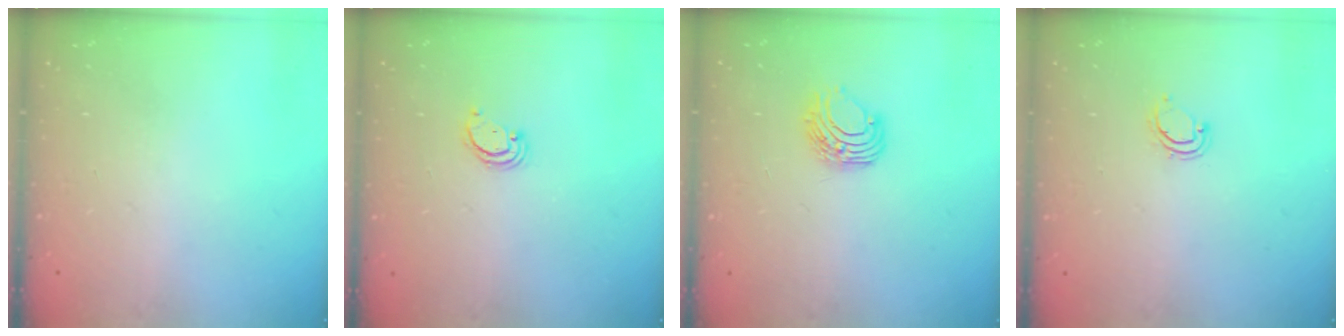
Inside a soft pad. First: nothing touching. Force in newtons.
{"total": 2.2, "press": 2.2, "slide": 0.2}
{"total": 7.5, "press": 7.5, "slide": 0.7}
{"total": 3.9, "press": 3.9, "slide": 0.3}